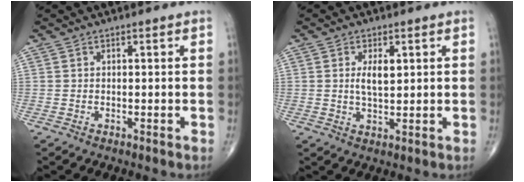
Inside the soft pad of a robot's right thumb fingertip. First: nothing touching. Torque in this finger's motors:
{"motor_torque": [0.00, 0.05, 0.49, 0.15, 0.15]}